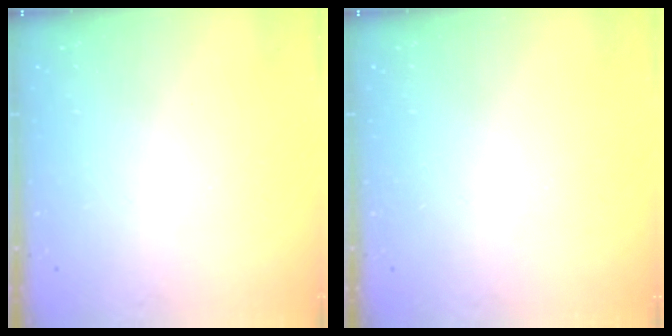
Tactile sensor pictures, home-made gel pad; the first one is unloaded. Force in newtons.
{"total": 0.0}